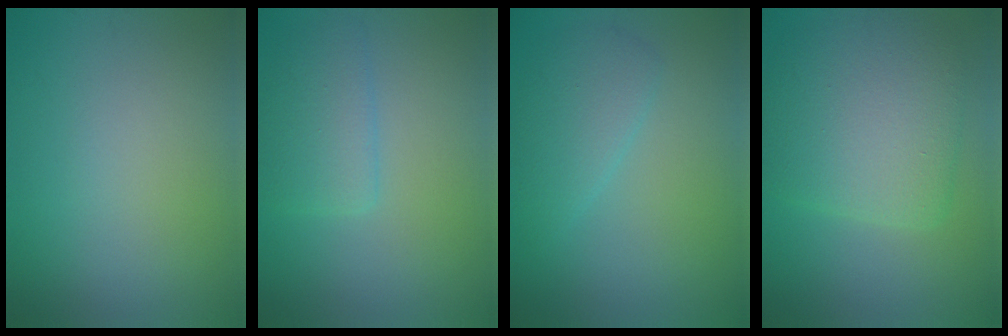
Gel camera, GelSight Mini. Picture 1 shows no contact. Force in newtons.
{"total": 2.9, "press": 2.8, "slide": 0.3}
{"total": 2.7, "press": 2.7, "slide": 0.2}
{"total": 7.1, "press": 7.1, "slide": 0.5}